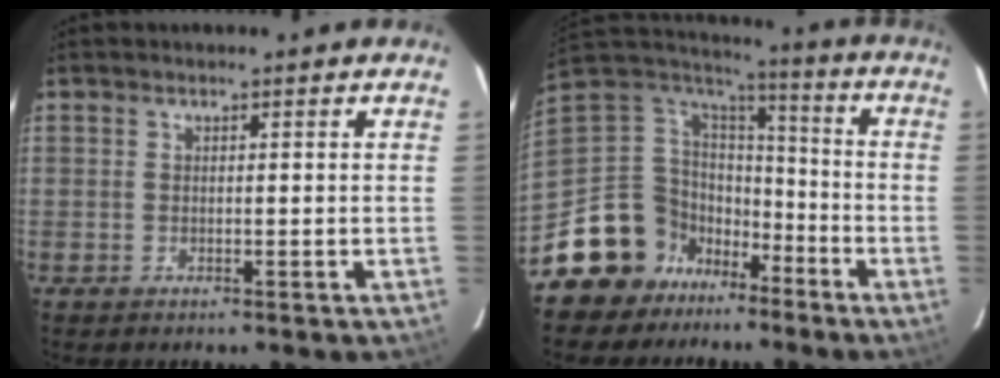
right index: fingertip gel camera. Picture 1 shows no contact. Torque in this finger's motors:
{"motor_torque": [1.07, -1.07, 0.27, 0.00]}